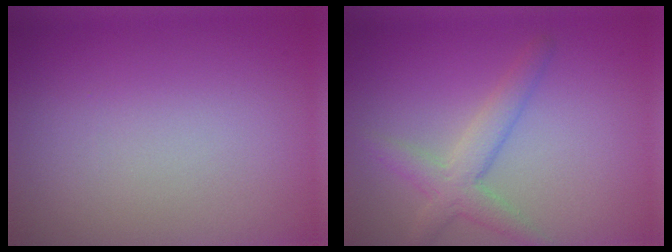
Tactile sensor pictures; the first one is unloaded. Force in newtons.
{"total": 3.2, "press": 3.2, "slide": 0.1}